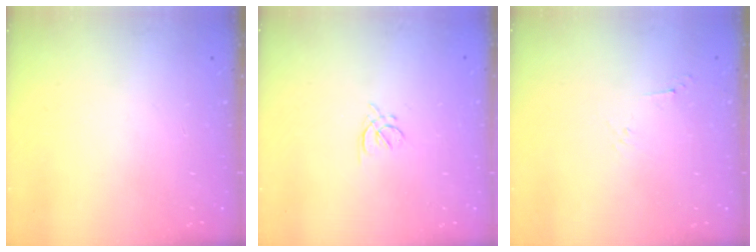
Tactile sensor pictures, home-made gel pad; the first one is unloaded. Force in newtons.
{"total": 2.8, "press": 2.8, "slide": 0.7}
{"total": 2.8, "press": 2.7, "slide": 0.6}